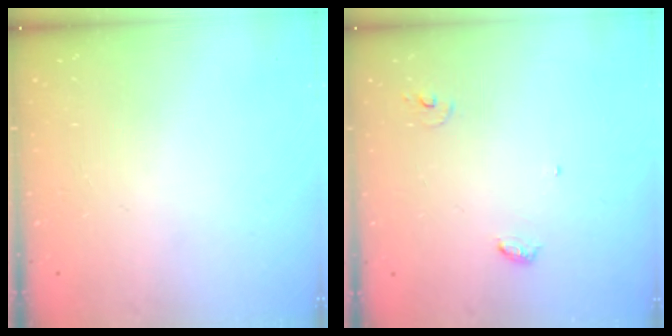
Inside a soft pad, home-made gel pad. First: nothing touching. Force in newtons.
{"total": 3.8, "press": 3.8, "slide": 0.3}